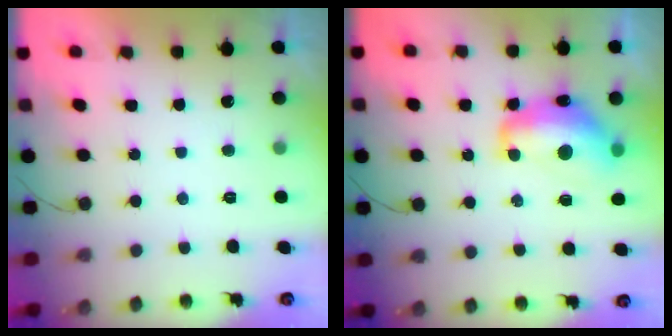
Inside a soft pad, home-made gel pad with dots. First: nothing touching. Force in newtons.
{"total": 14.4, "press": 14.3, "slide": 0.9}